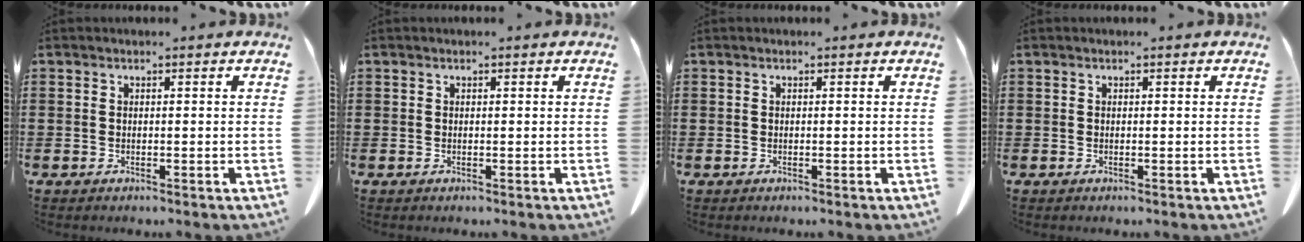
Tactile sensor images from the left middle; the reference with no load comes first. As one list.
[{"total": 0.0}, {"total": 0.0}, {"total": 0.0}]